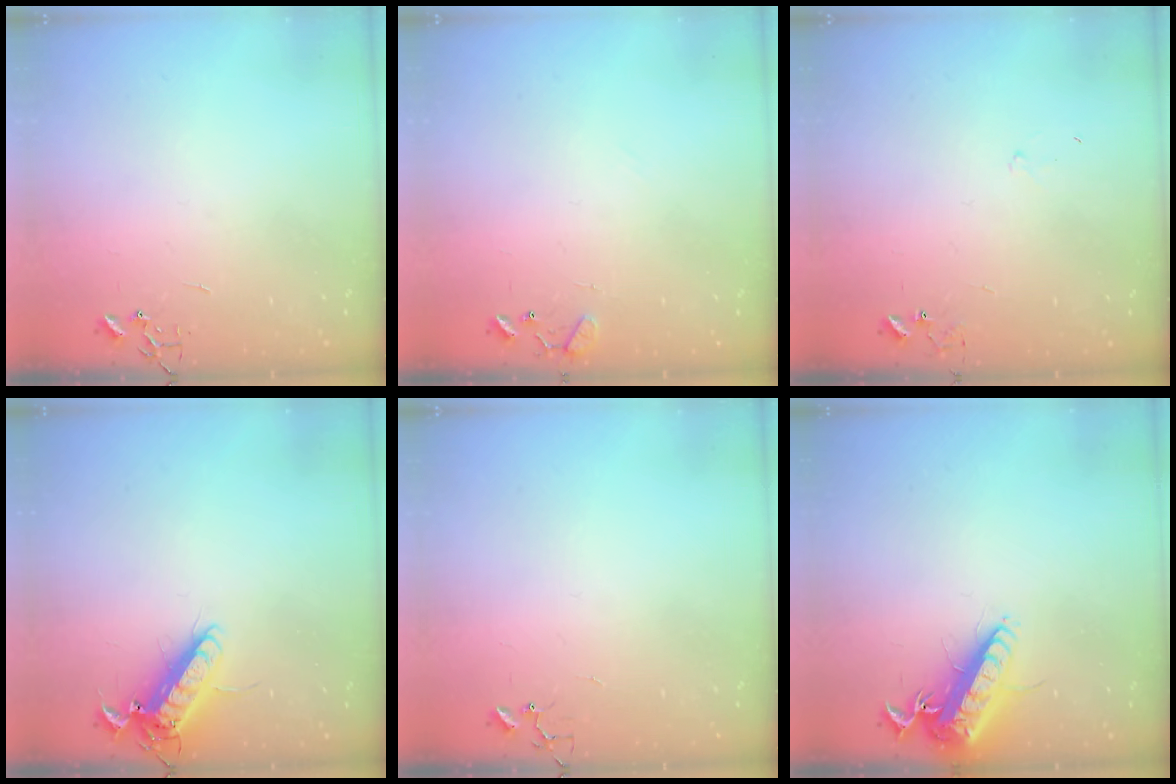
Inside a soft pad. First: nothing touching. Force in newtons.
{"total": 8.4, "press": 8.4, "slide": 0.7}
{"total": 7.4, "press": 7.4, "slide": 0.5}
{"total": 13.2, "press": 13.0, "slide": 2.1}
{"total": 3.8, "press": 3.7, "slide": 0.3}
{"total": 15.9, "press": 15.5, "slide": 3.3}